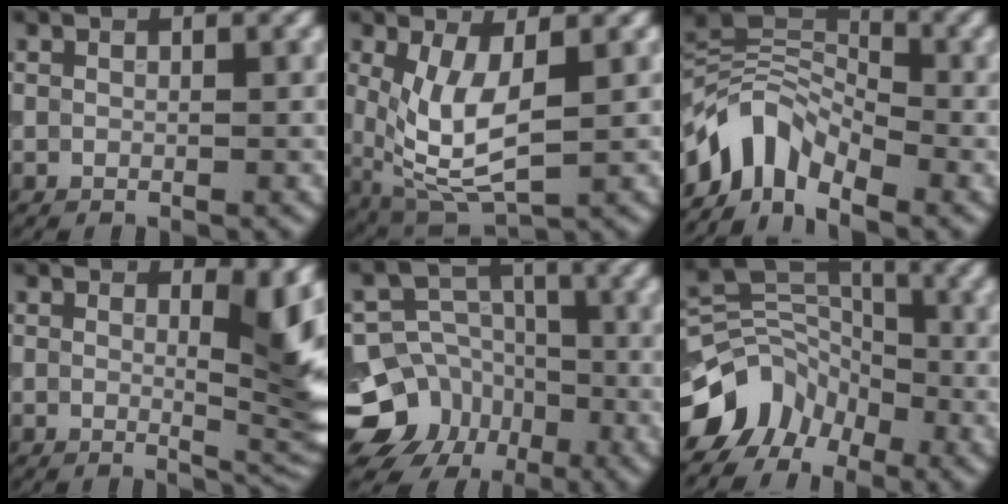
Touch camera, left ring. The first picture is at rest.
{"total": 6.2, "force": [0.4, 2.6, 5.7], "torque": [-0.130, -0.012, 0.012]}
{"total": 5.8, "force": [-3.6, 3.4, 3.1], "torque": [-0.042, 0.005, -0.080]}
{"total": 6.5, "force": [0.8, 2.3, 6.0], "torque": [-0.079, -0.007, 0.013]}
{"total": 10.7, "force": [-5.8, 8.8, 2.2], "torque": [-0.038, -0.013, -0.119]}
{"total": 6.7, "force": [-3.9, 4.7, 2.6], "torque": [-0.037, 0.004, -0.082]}